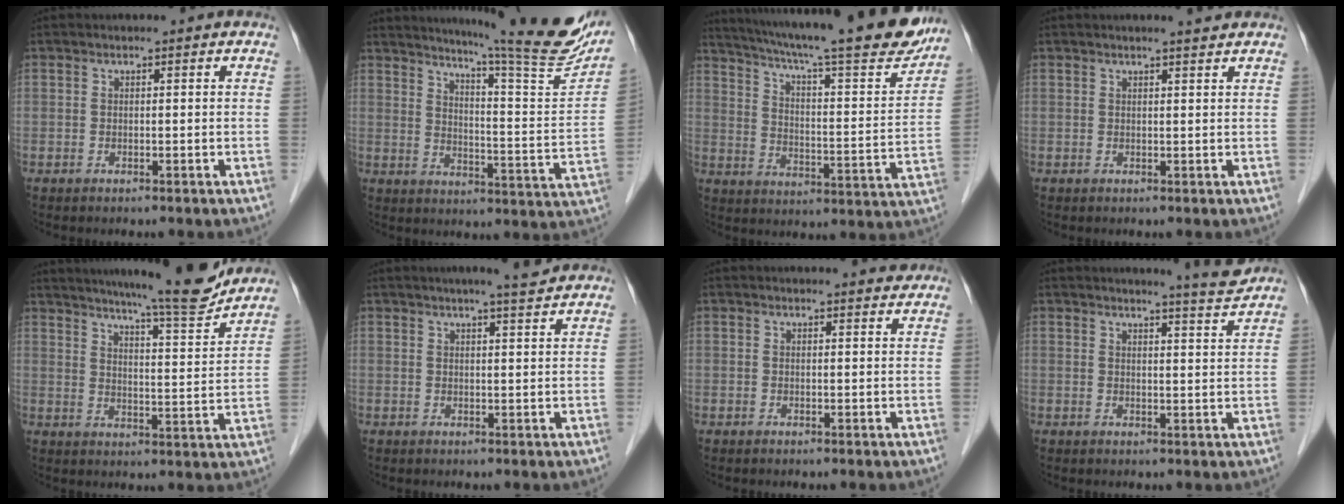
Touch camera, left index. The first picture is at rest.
{"total": 21.7, "force": [18.7, -0.2, 11.1], "torque": [-0.161, -0.071, 0.238]}
{"total": 27.1, "force": [23.2, 2.9, 13.8], "torque": [-0.224, -0.031, 0.310]}
{"total": 2.2, "force": [2.0, -0.2, 0.9], "torque": [-0.013, 0.002, 0.028]}
{"total": 14.9, "force": [13.5, 0.1, 6.3], "torque": [-0.096, -0.018, 0.183]}
{"total": 4.7, "force": [4.1, -0.5, 2.3], "torque": [-0.038, 0.004, 0.056]}
{"total": 2.3, "force": [2.3, 0.2, 0.4], "torque": [-0.010, -0.002, 0.024]}
{"total": 4.8, "force": [4.6, -1.3, 0.8], "torque": [-0.026, -0.026, 0.061]}